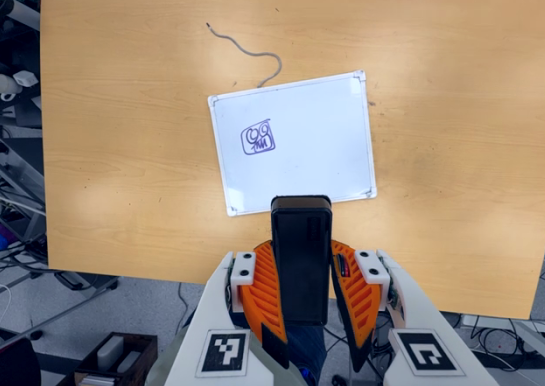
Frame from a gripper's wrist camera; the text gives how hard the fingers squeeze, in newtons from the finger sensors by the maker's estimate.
{"total": 11.3, "left": 8.7, "right": 13.9}